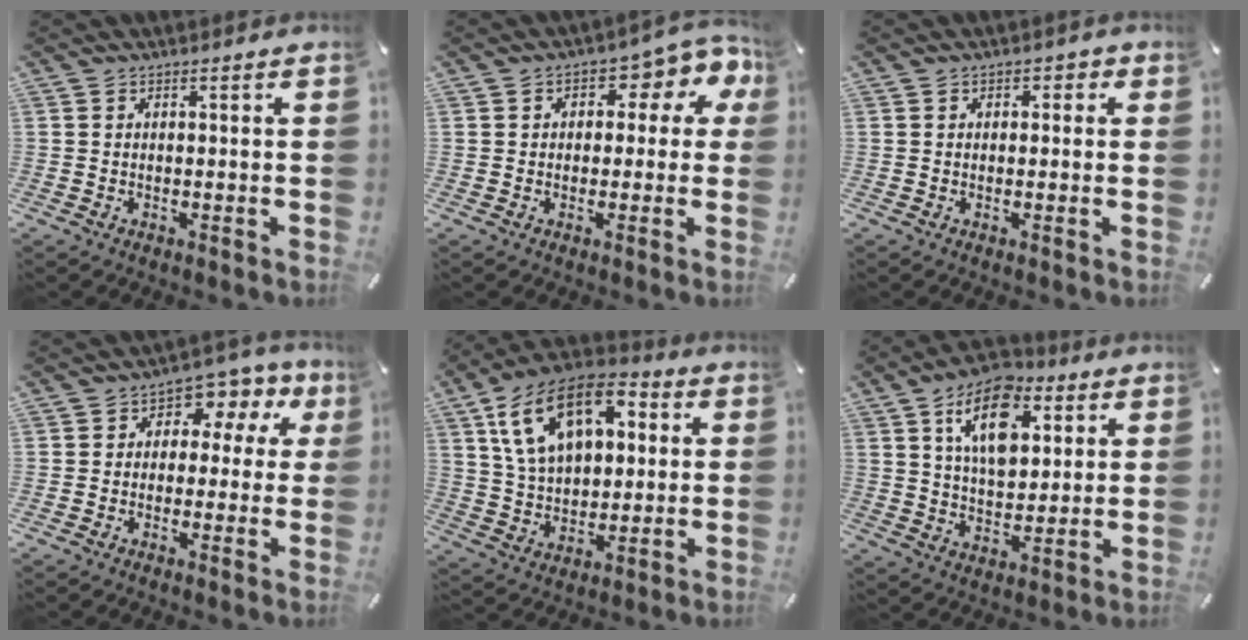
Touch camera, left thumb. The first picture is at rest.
{"total": 7.9, "force": [2.1, 4.9, 5.8], "torque": [-0.066, -0.013, 0.028]}
{"total": 1.3, "force": [0.0, 1.2, 0.6], "torque": [-0.005, 0.005, -0.004]}
{"total": 7.0, "force": [1.3, 5.4, 4.2], "torque": [-0.058, 0.001, 0.017]}
{"total": 17.5, "force": [7.1, 11.5, 11.1], "torque": [-0.219, -0.010, 0.129]}
{"total": 14.6, "force": [6.3, 9.0, 9.7], "torque": [-0.145, -0.010, 0.111]}